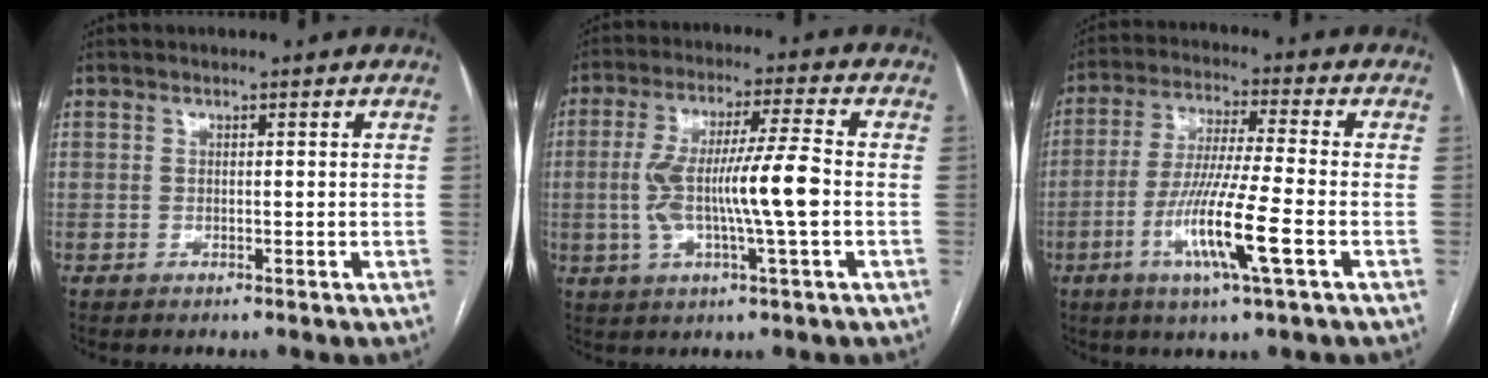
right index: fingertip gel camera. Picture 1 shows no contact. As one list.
[{"total": 11.4, "force": [-1.2, 0.5, 11.3], "torque": [-0.217, 0.010, -0.024]}, {"total": 11.9, "force": [-4.1, -0.2, 11.2], "torque": [-0.220, -0.017, -0.079]}]